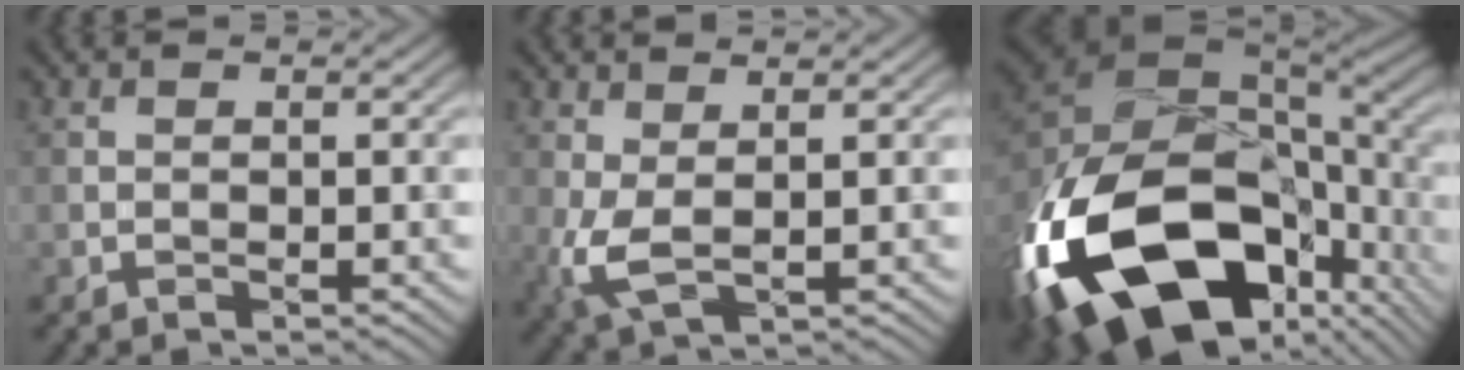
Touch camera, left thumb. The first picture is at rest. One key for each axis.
{"total": 2.9, "fx": 1.1, "fy": 1.0, "fz": 2.4, "tx": -0.075, "ty": -0.004, "tz": 0.022}
{"total": 20.8, "fx": -7.3, "fy": 12.9, "fz": 14.6, "tx": -0.366, "ty": -0.064, "tz": -0.093}